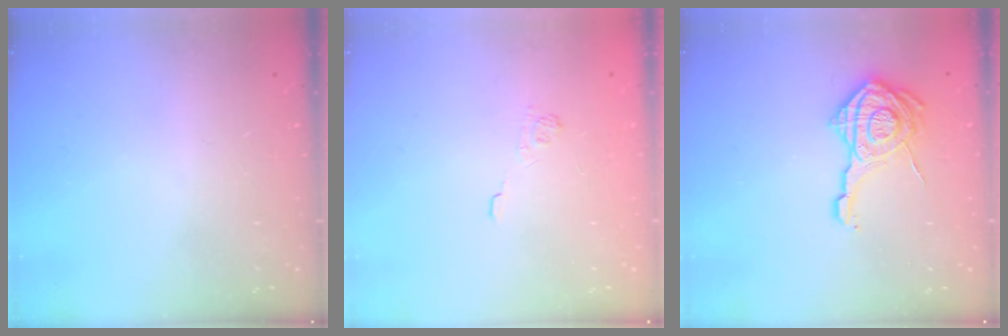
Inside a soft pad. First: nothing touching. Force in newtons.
{"total": 2.3, "press": 1.8, "slide": 1.3}
{"total": 16.6, "press": 16.6, "slide": 1.2}